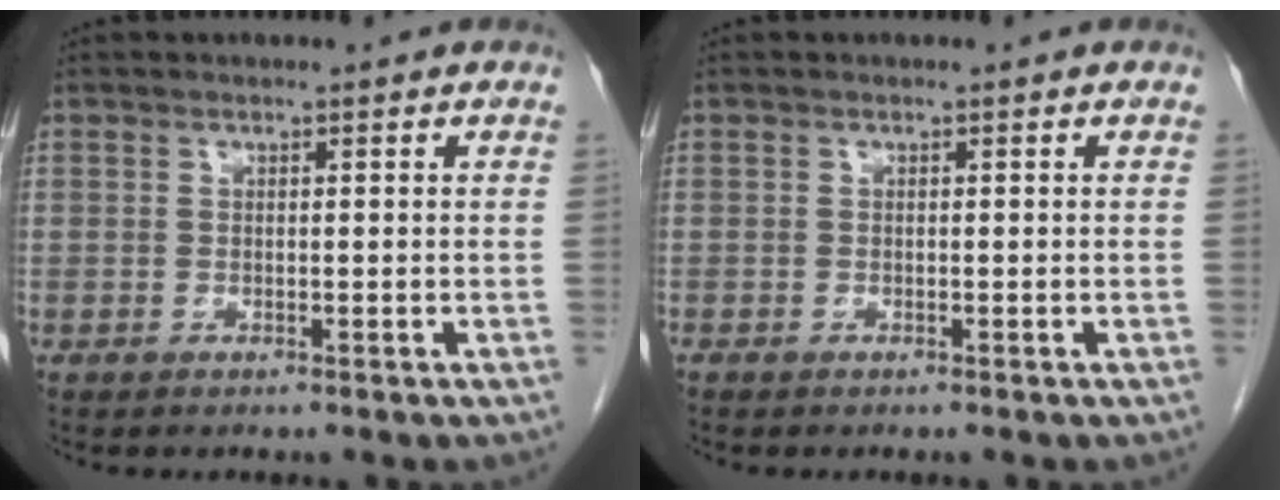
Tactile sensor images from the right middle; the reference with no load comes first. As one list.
[{"total": 0.0}]